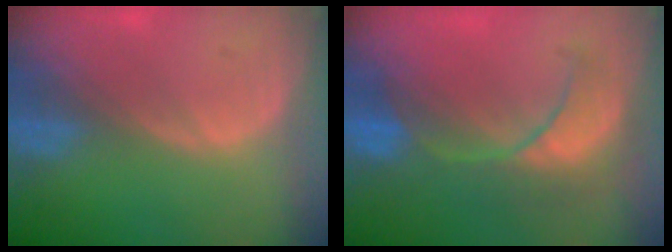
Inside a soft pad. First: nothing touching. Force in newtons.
{"total": 8.3, "press": 8.2, "slide": 1.1}